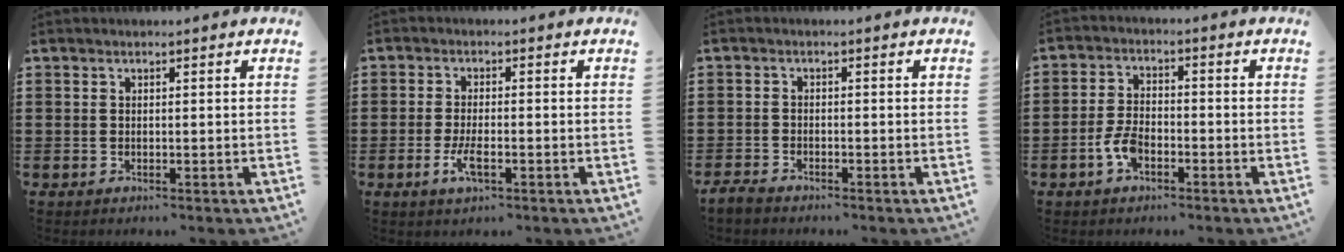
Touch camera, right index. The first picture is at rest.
{"total": 3.6, "force": [-1.4, 1.1, 3.1], "torque": [-0.064, -0.003, -0.028]}
{"total": 1.6, "force": [-1.6, 0.4, 0.2], "torque": [-0.014, 0.001, -0.034]}
{"total": 4.4, "force": [-2.1, 2.0, 3.3], "torque": [-0.085, -0.007, -0.044]}